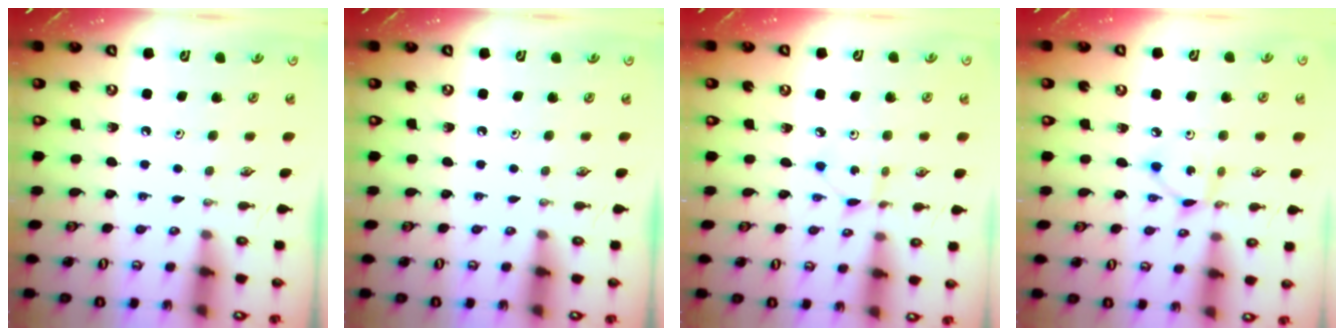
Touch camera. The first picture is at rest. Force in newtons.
{"total": 0.0}
{"total": 2.0, "press": 2.0, "slide": 0.2}
{"total": 3.8, "press": 3.8, "slide": 0.2}